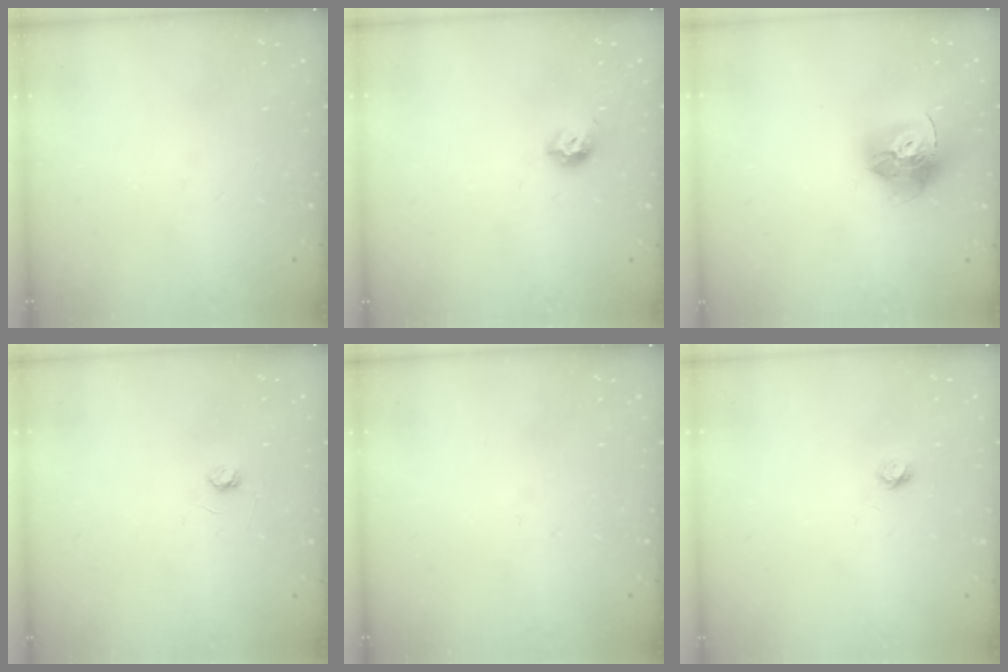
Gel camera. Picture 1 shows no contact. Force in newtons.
{"total": 7.9, "press": 7.9, "slide": 0.7}
{"total": 15.9, "press": 15.9, "slide": 1.6}
{"total": 2.6, "press": 2.6, "slide": 0.3}
{"total": 0.0}
{"total": 3.7, "press": 3.7, "slide": 0.4}